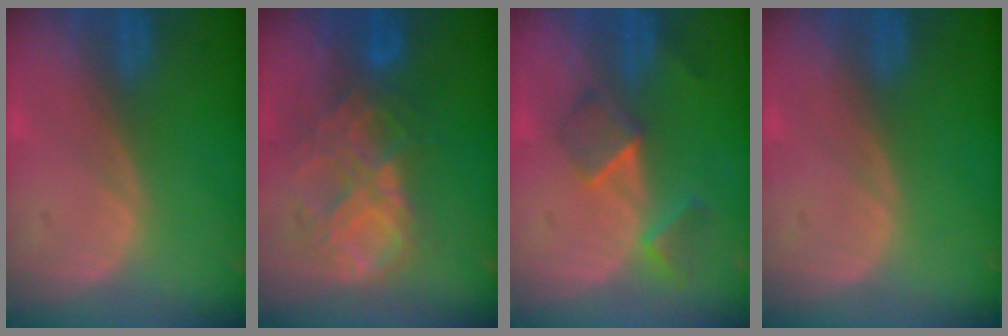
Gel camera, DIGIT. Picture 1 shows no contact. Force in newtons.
{"total": 9.1, "press": 7.8, "slide": 4.7}
{"total": 5.4, "press": 4.6, "slide": 2.8}
{"total": 0.0}